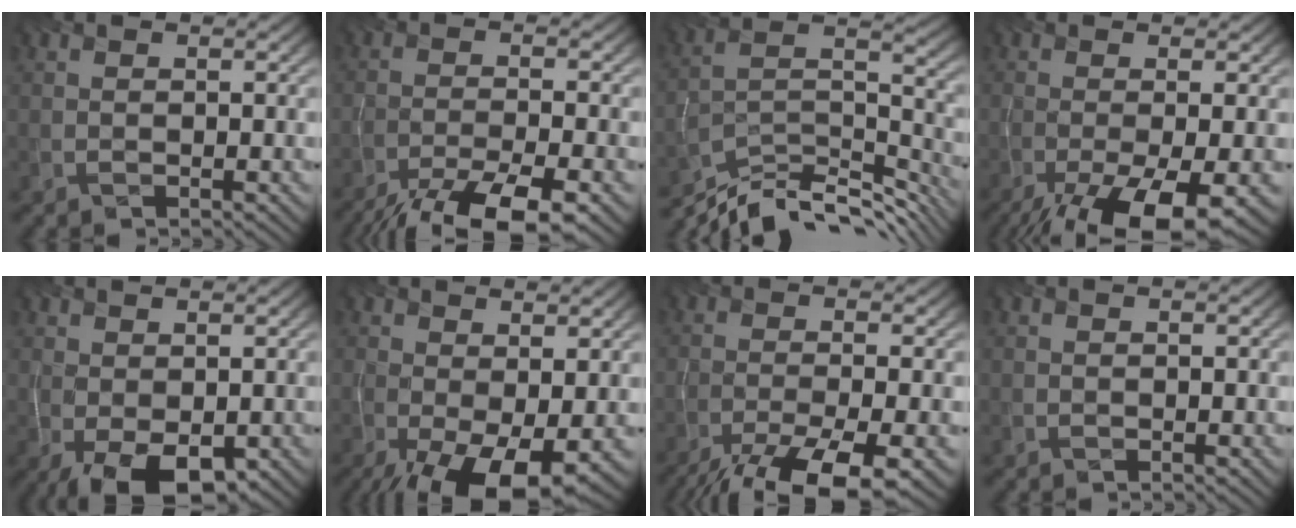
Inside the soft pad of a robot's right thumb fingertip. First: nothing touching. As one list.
[{"total": 9.7, "force": [-7.8, 1.3, 5.6], "torque": [-0.076, -0.011, -0.138]}, {"total": 13.4, "force": [-12.2, 2.9, 4.7], "torque": [-0.077, -0.009, -0.214]}, {"total": 12.9, "force": [-6.5, 3.6, 10.6], "torque": [-0.149, -0.015, -0.103]}, {"total": 6.5, "force": [-2.4, 2.9, 5.3], "torque": [-0.090, -0.002, -0.036]}, {"total": 10.1, "force": [-3.0, 3.8, 8.8], "torque": [-0.136, -0.005, -0.041]}, {"total": 11.1, "force": [-7.5, 2.1, 7.9], "torque": [-0.114, -0.021, -0.127]}, {"total": 0.0}]